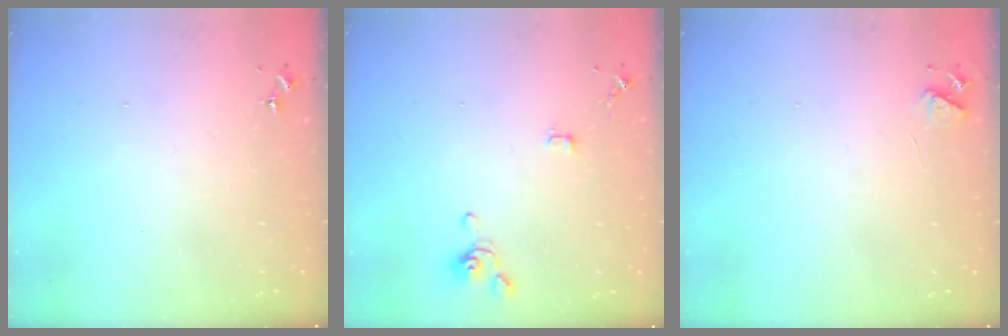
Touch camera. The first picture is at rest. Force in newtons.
{"total": 4.0, "press": 3.9, "slide": 0.8}
{"total": 4.2, "press": 4.2, "slide": 0.5}